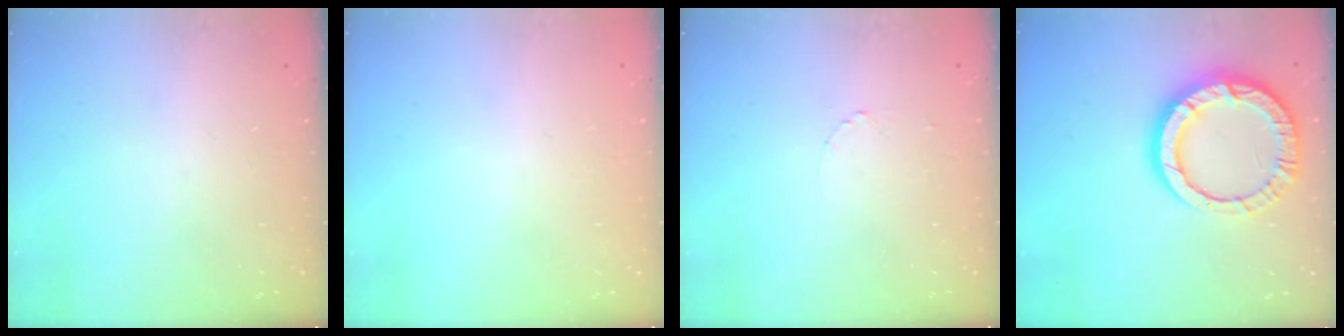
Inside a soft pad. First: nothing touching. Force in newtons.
{"total": 2.6, "press": 2.6, "slide": 0.2}
{"total": 1.3, "press": 1.3, "slide": 0.1}
{"total": 14.0, "press": 14.0, "slide": 1.3}